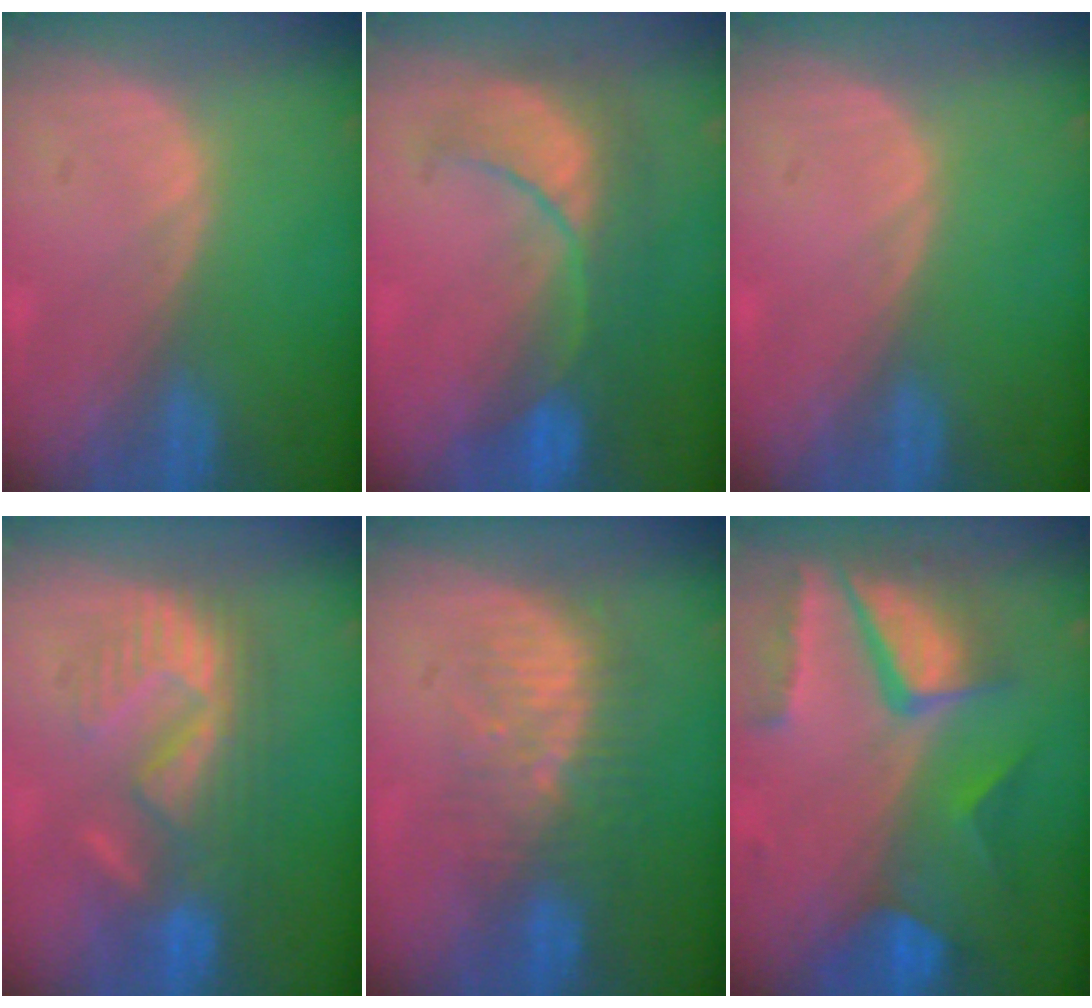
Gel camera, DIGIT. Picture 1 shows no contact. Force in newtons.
{"total": 8.4, "press": 8.3, "slide": 1.3}
{"total": 0.0}
{"total": 8.7, "press": 8.6, "slide": 1.4}
{"total": 8.4, "press": 7.8, "slide": 3.0}
{"total": 10.5, "press": 8.7, "slide": 6.0}